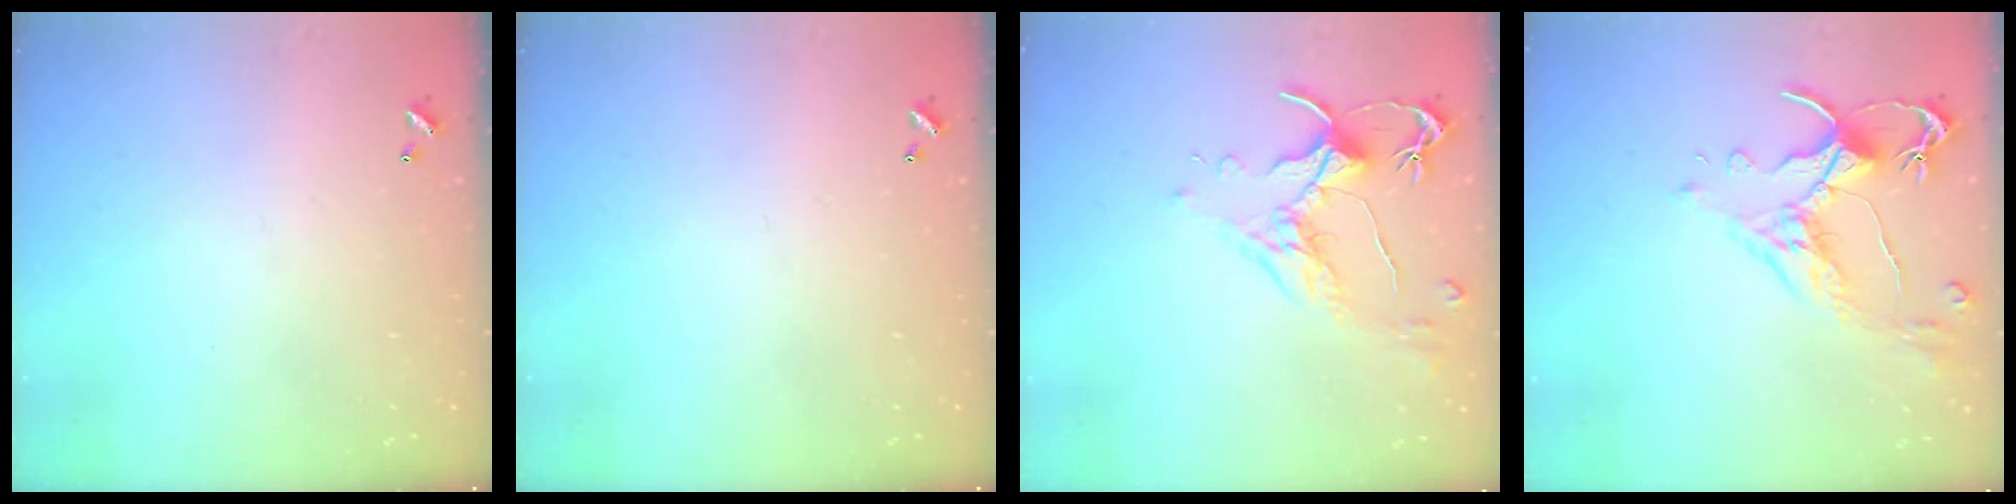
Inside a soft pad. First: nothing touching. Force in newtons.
{"total": 0.0}
{"total": 1.6, "press": 1.4, "slide": 0.7}
{"total": 2.6, "press": 2.2, "slide": 1.3}